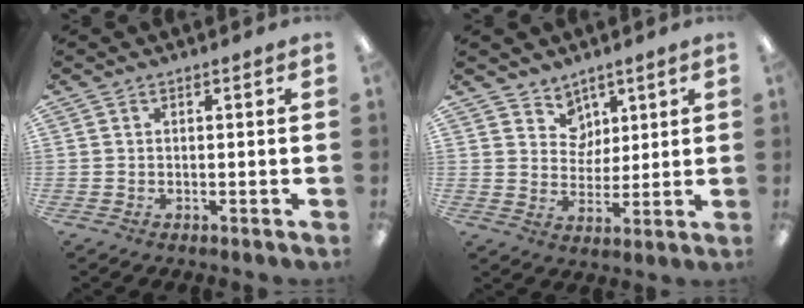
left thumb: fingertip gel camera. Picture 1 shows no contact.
{"total": 6.6, "force": [4.6, 4.8, -0.1], "torque": [-0.004, -0.033, 0.086]}